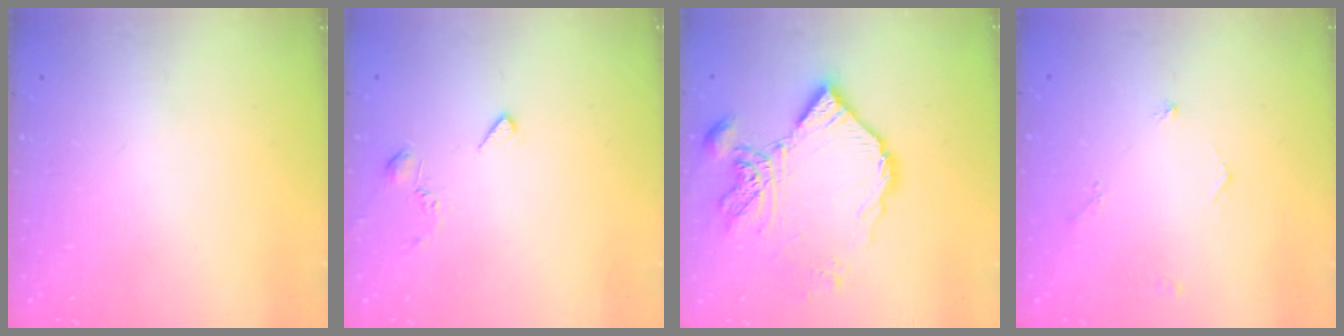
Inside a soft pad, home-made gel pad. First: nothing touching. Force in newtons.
{"total": 3.0, "press": 2.9, "slide": 0.7}
{"total": 14.3, "press": 14.2, "slide": 1.6}
{"total": 3.6, "press": 3.5, "slide": 0.5}